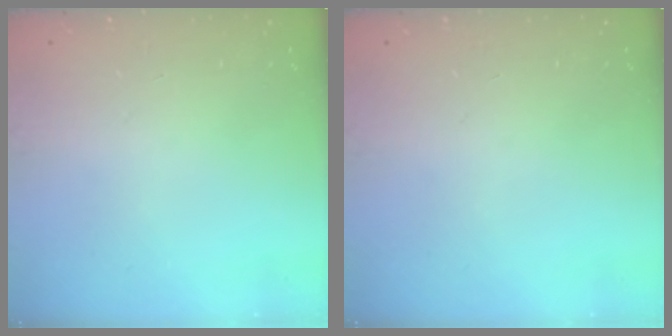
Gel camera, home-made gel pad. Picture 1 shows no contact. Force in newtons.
{"total": 0.0}